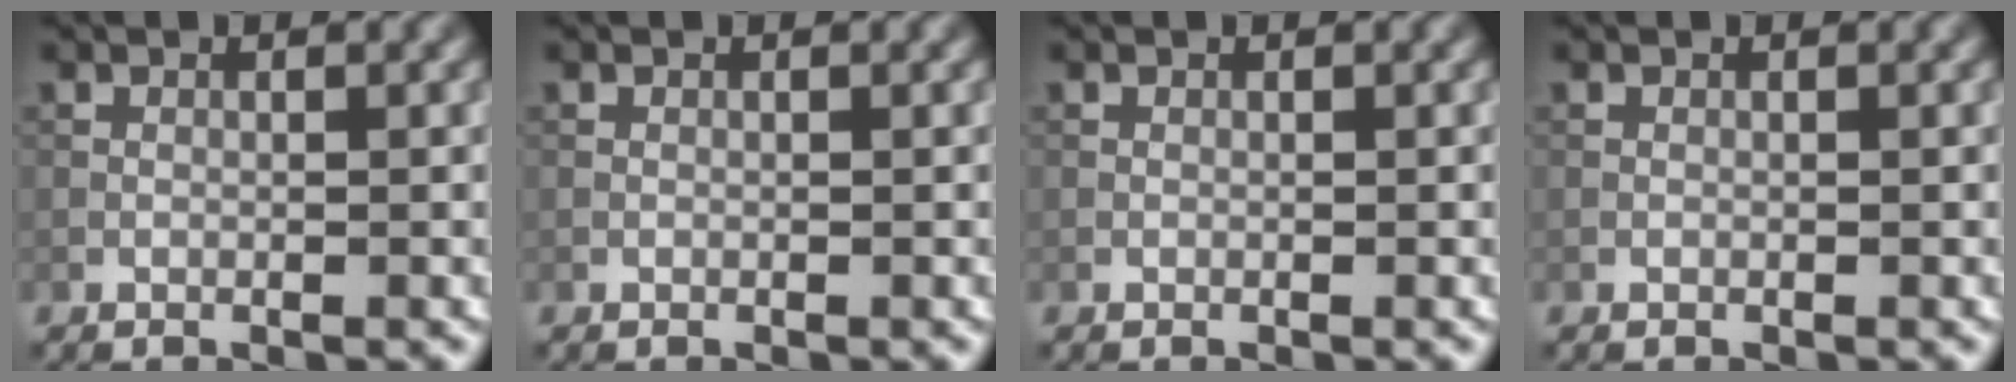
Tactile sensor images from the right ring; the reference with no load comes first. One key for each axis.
{"total": 0.0}
{"total": 0.0}
{"total": 0.0}